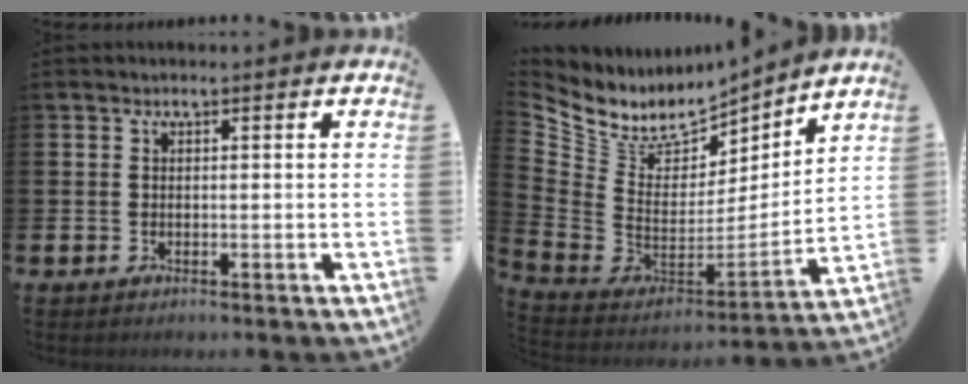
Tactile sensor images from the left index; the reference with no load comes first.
{"total": 8.4, "force": [7.0, 4.2, 2.2], "torque": [-0.092, -0.050, 0.126]}